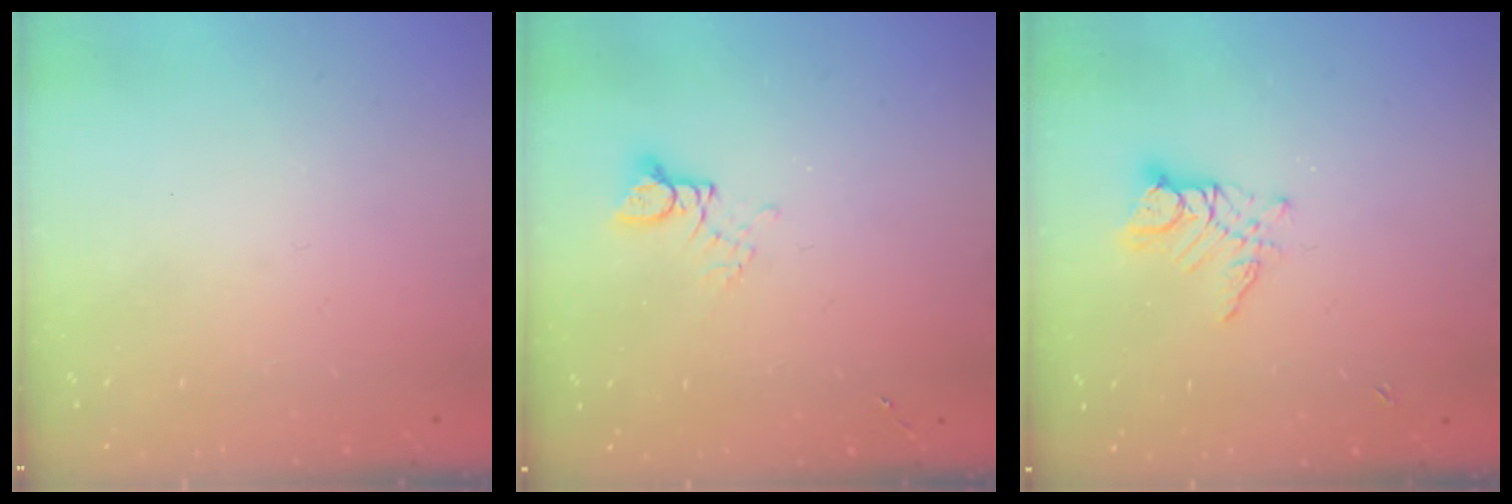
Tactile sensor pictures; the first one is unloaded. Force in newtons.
{"total": 2.7, "press": 2.6, "slide": 0.2}
{"total": 8.3, "press": 8.3, "slide": 0.7}